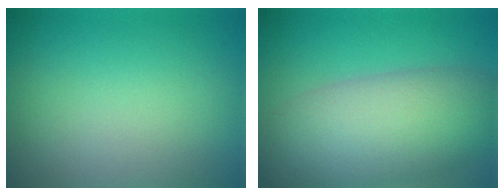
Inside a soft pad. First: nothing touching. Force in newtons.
{"total": 8.9, "press": 8.9, "slide": 0.6}